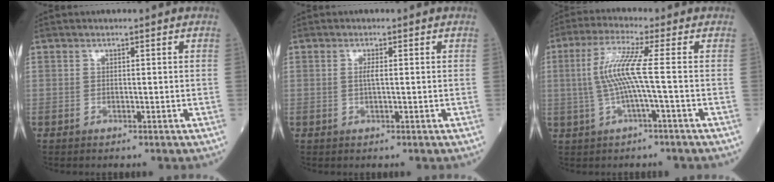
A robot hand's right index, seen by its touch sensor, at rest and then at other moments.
{"total": 1.1, "force": [0.1, 0.1, 1.1], "torque": [-0.025, 0.000, -0.001]}
{"total": 7.1, "force": [-0.1, -0.6, 7.0], "torque": [-0.152, 0.015, -0.004]}